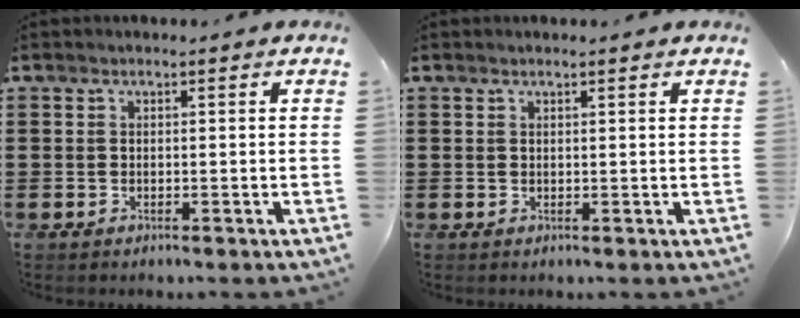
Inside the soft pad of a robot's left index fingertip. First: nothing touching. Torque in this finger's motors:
{"motor_torque": [-0.25, 0.15, 0.04, 0.00]}